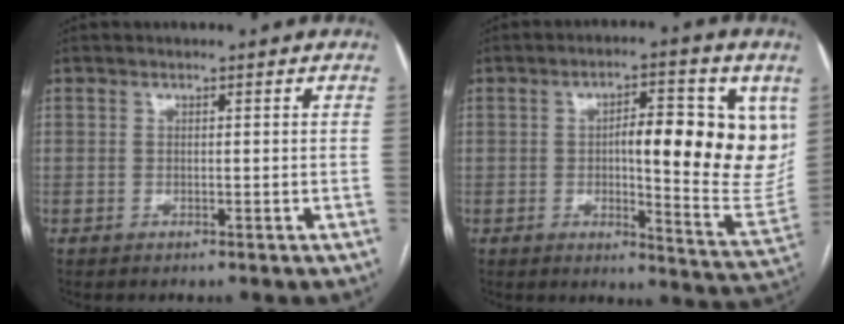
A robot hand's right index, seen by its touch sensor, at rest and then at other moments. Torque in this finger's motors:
{"motor_torque": [0.41, 0.17, 0.29, 0.10]}